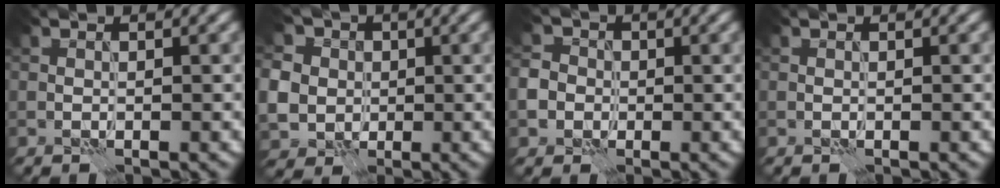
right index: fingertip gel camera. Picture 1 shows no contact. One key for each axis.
{"total": 9.0, "fx": 1.4, "fy": 8.2, "fz": 3.5, "tx": -0.091, "ty": 0.006, "tz": 0.012}
{"total": 4.5, "fx": -0.6, "fy": 4.1, "fz": 1.5, "tx": -0.017, "ty": 0.018, "tz": -0.036}
{"total": 0.0}